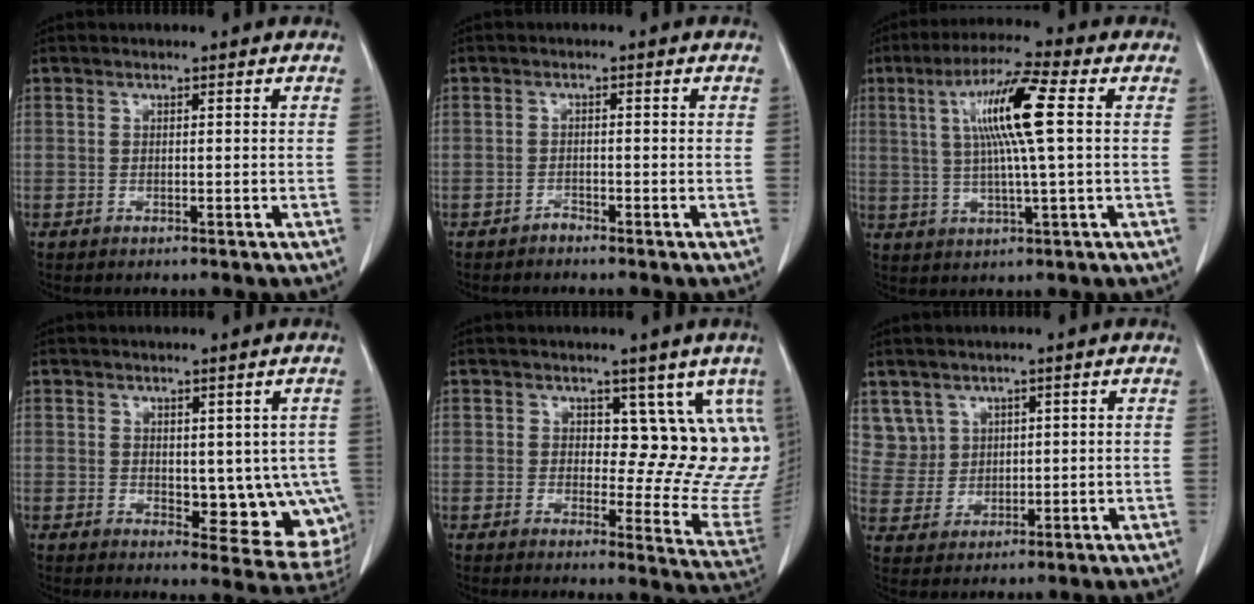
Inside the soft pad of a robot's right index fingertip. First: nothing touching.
{"total": 0.9, "force": [-0.9, 0.2, 0.0], "torque": [0.005, 0.001, -0.018]}
{"total": 11.0, "force": [2.3, -0.1, 10.8], "torque": [-0.201, 0.010, 0.039]}
{"total": 10.7, "force": [-0.3, 5.4, 9.2], "torque": [-0.092, -0.009, 0.012]}
{"total": 11.8, "force": [6.4, 5.6, 8.2], "torque": [-0.080, -0.022, 0.072]}
{"total": 5.5, "force": [3.2, 4.4, -0.3], "torque": [0.014, 0.007, 0.074]}